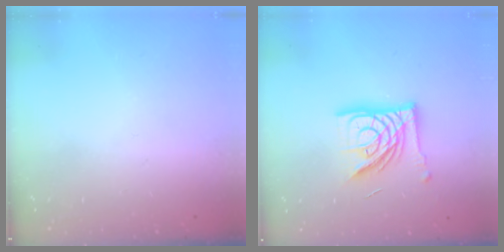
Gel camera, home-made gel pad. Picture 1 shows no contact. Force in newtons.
{"total": 14.7, "press": 14.6, "slide": 1.7}